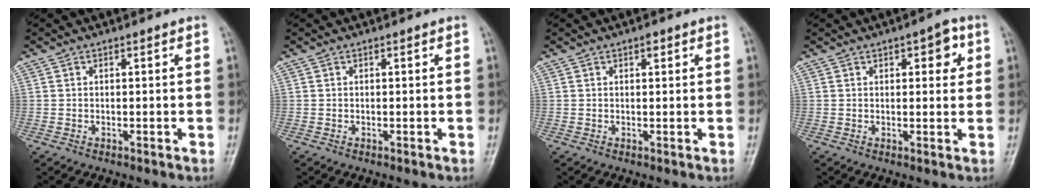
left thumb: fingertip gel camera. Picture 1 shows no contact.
{"total": 0.0}
{"total": 1.2, "force": [0.6, 0.6, 0.9], "torque": [-0.008, 0.001, 0.006]}
{"total": 4.7, "force": [1.8, 2.2, 3.7], "torque": [-0.026, 0.000, 0.016]}